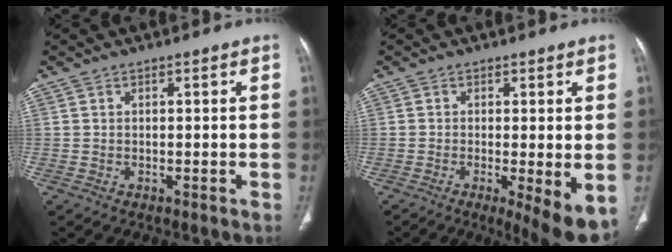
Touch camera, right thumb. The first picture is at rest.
{"total": 8.2, "force": [-2.3, 1.7, 7.7], "torque": [-0.113, -0.024, -0.035]}